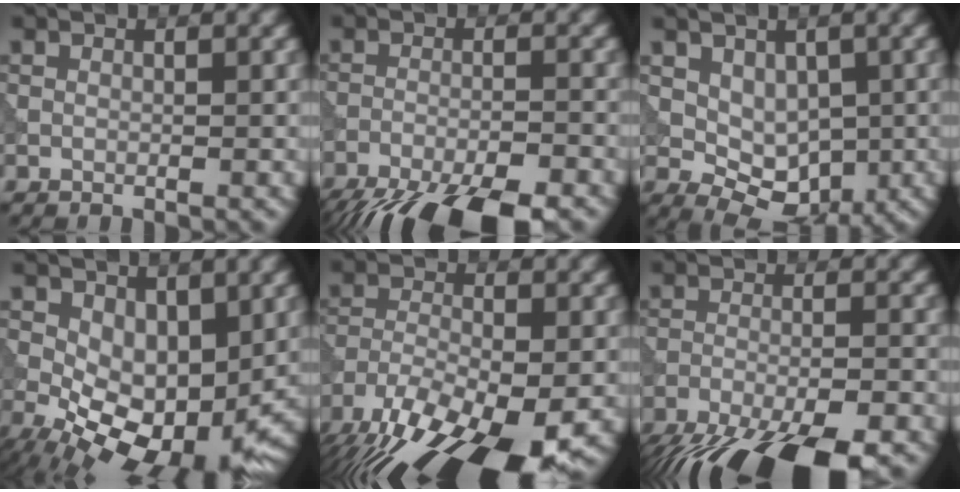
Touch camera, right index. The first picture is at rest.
{"total": 11.9, "force": [-10.1, 3.2, 5.4], "torque": [-0.098, -0.048, -0.146]}
{"total": 4.7, "force": [0.2, 3.4, 3.3], "torque": [-0.047, -0.011, 0.014]}
{"total": 8.4, "force": [-1.8, 4.7, 6.7], "torque": [-0.117, -0.020, -0.027]}
{"total": 14.8, "force": [-10.1, 5.3, 9.3], "torque": [-0.169, -0.041, -0.162]}
{"total": 13.6, "force": [-11.3, 4.0, 6.5], "torque": [-0.113, -0.053, -0.157]}